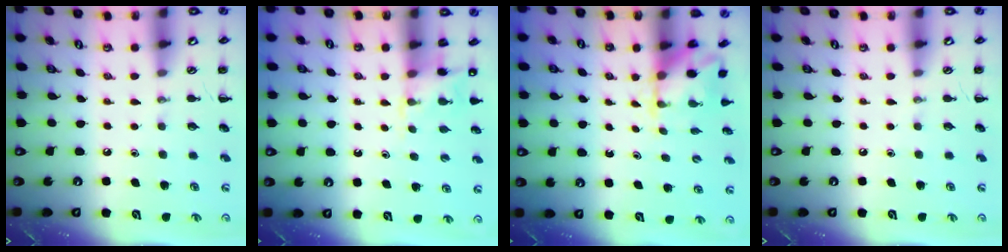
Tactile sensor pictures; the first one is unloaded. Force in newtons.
{"total": 4.3, "press": 4.1, "slide": 1.2}
{"total": 2.1, "press": 2.0, "slide": 0.7}
{"total": 0.0}